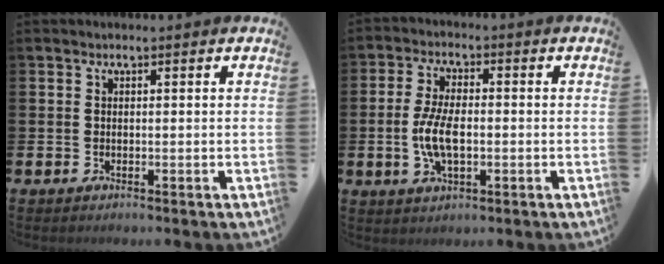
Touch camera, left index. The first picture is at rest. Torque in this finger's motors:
{"motor_torque": [1.55, 0.43, 0.28, 0.21]}